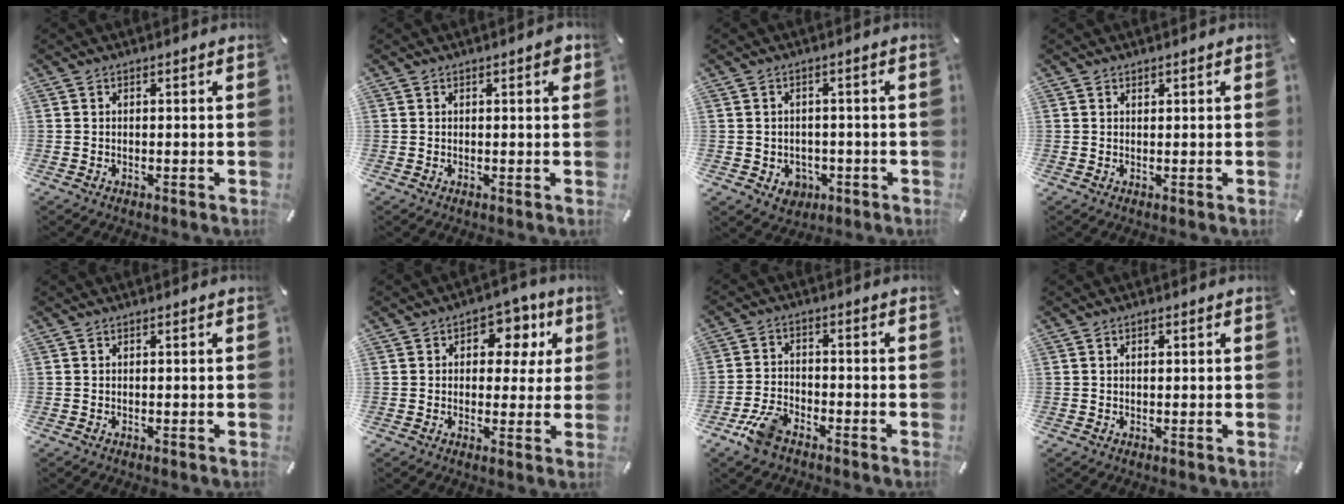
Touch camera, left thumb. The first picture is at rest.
{"total": 2.1, "force": [0.7, 0.6, 1.9], "torque": [-0.023, -0.002, 0.007]}
{"total": 4.2, "force": [-1.0, 3.8, 1.5], "torque": [-0.020, -0.001, -0.021]}
{"total": 0.5, "force": [0.4, 0.3, 0.1], "torque": [0.005, -0.004, 0.007]}
{"total": 0.0}
{"total": 8.9, "force": [3.2, 6.6, 5.1], "torque": [-0.054, -0.014, 0.048]}
{"total": 6.9, "force": [-4.6, 3.5, 3.7], "torque": [-0.087, 0.016, -0.088]}
{"total": 1.0, "force": [0.3, 0.7, 0.8], "torque": [-0.016, 0.004, 0.004]}